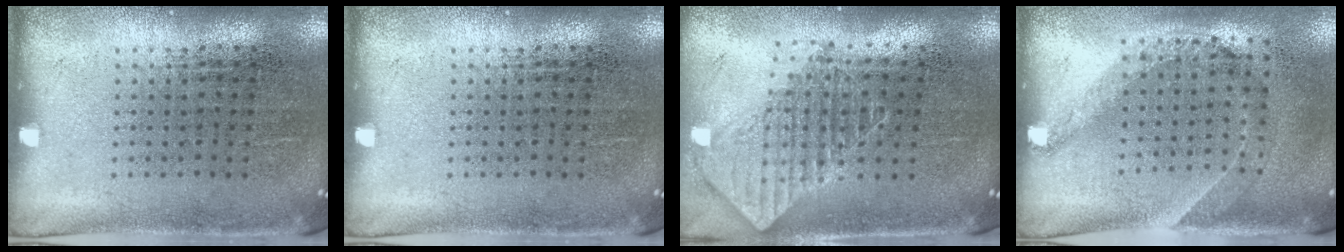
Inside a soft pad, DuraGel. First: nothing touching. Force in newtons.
{"total": 0.0}
{"total": 1.9, "press": 1.5, "slide": 1.2}
{"total": 1.4, "press": 1.1, "slide": 0.9}